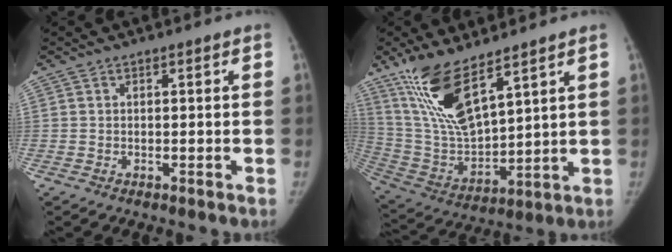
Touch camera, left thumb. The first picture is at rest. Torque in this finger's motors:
{"motor_torque": [0.31, 0.27, 1.58, -1.18, 0.30]}